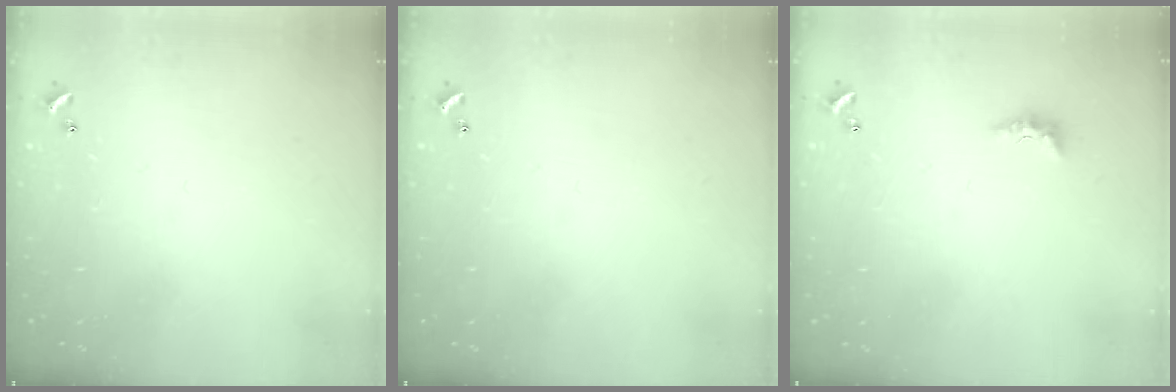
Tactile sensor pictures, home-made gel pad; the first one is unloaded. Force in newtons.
{"total": 0.0}
{"total": 2.3, "press": 2.2, "slide": 0.7}